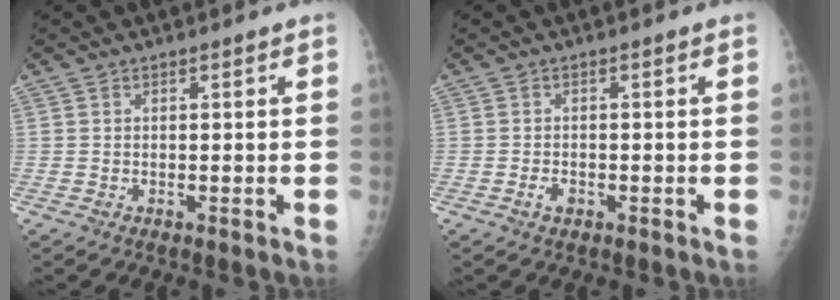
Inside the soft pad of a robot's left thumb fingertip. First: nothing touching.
{"total": 1.7, "force": [-0.8, 1.1, 1.1], "torque": [-0.015, 0.003, -0.014]}